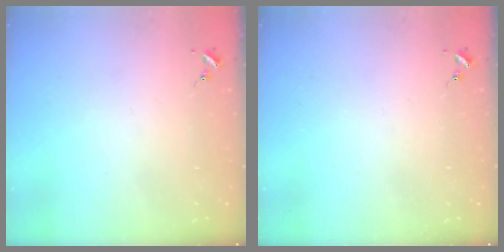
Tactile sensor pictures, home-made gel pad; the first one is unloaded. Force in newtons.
{"total": 0.0}